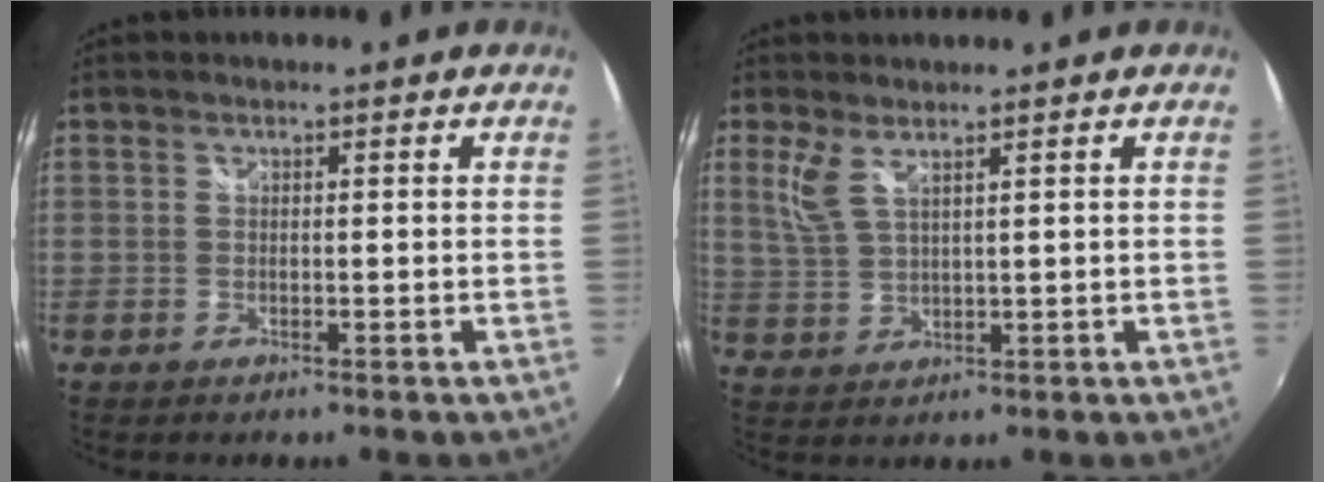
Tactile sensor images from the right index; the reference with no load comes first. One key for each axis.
{"total": 4.3, "fx": 2.6, "fy": 1.2, "fz": 3.2, "tx": -0.072, "ty": -0.004, "tz": 0.057}